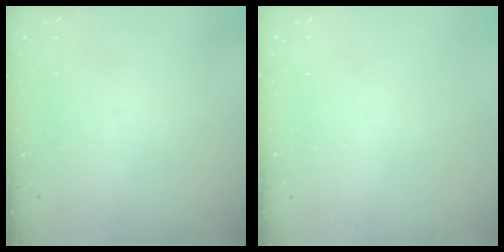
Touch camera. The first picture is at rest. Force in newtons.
{"total": 0.0}